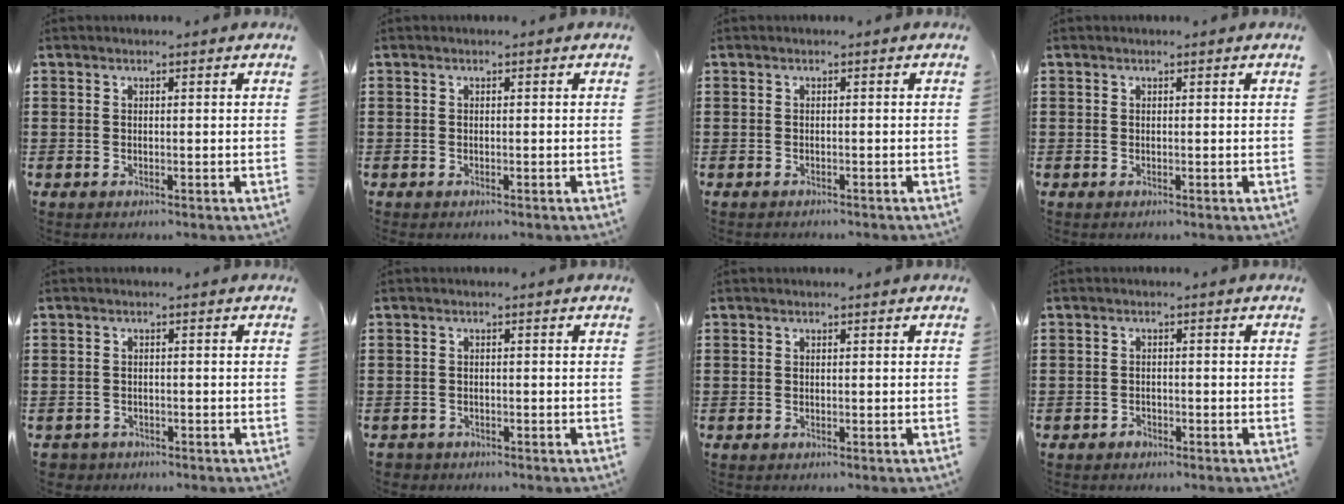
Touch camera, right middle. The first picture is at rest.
{"total": 0.0}
{"total": 0.6, "force": [-0.6, 0.1, 0.0], "torque": [-0.001, 0.002, -0.014]}
{"total": 0.0}
{"total": 1.4, "force": [-1.3, 0.5, -0.2], "torque": [-0.005, -0.001, -0.029]}
{"total": 1.1, "force": [-1.0, 0.5, -0.1], "torque": [-0.003, 0.000, -0.023]}
{"total": 0.0}
{"total": 1.2, "force": [-1.0, 0.6, 0.3], "torque": [-0.008, 0.001, -0.022]}